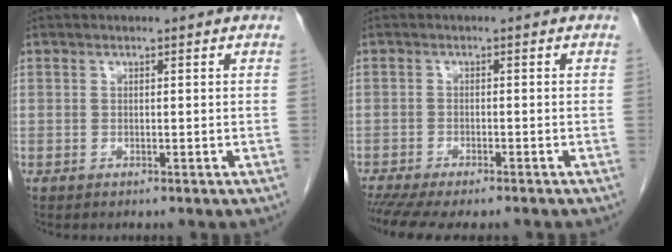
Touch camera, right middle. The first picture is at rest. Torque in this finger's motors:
{"motor_torque": [1.17, -0.97, 0.33, 0.10]}